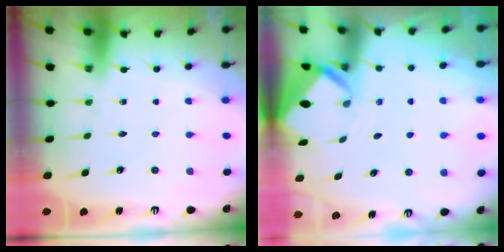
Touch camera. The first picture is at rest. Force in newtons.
{"total": 2.9, "press": 2.9, "slide": 0.1}